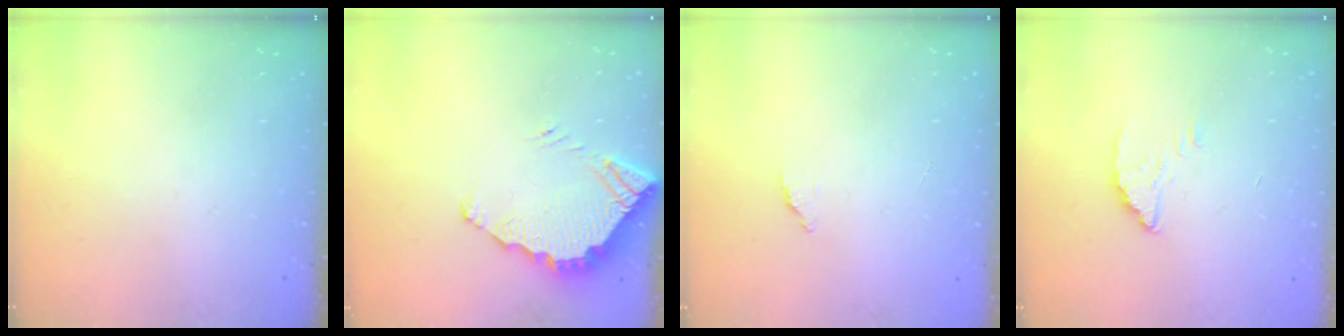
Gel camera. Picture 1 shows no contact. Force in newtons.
{"total": 3.9, "press": 3.9, "slide": 0.3}
{"total": 1.5, "press": 1.5, "slide": 0.1}
{"total": 2.1, "press": 2.1, "slide": 0.2}